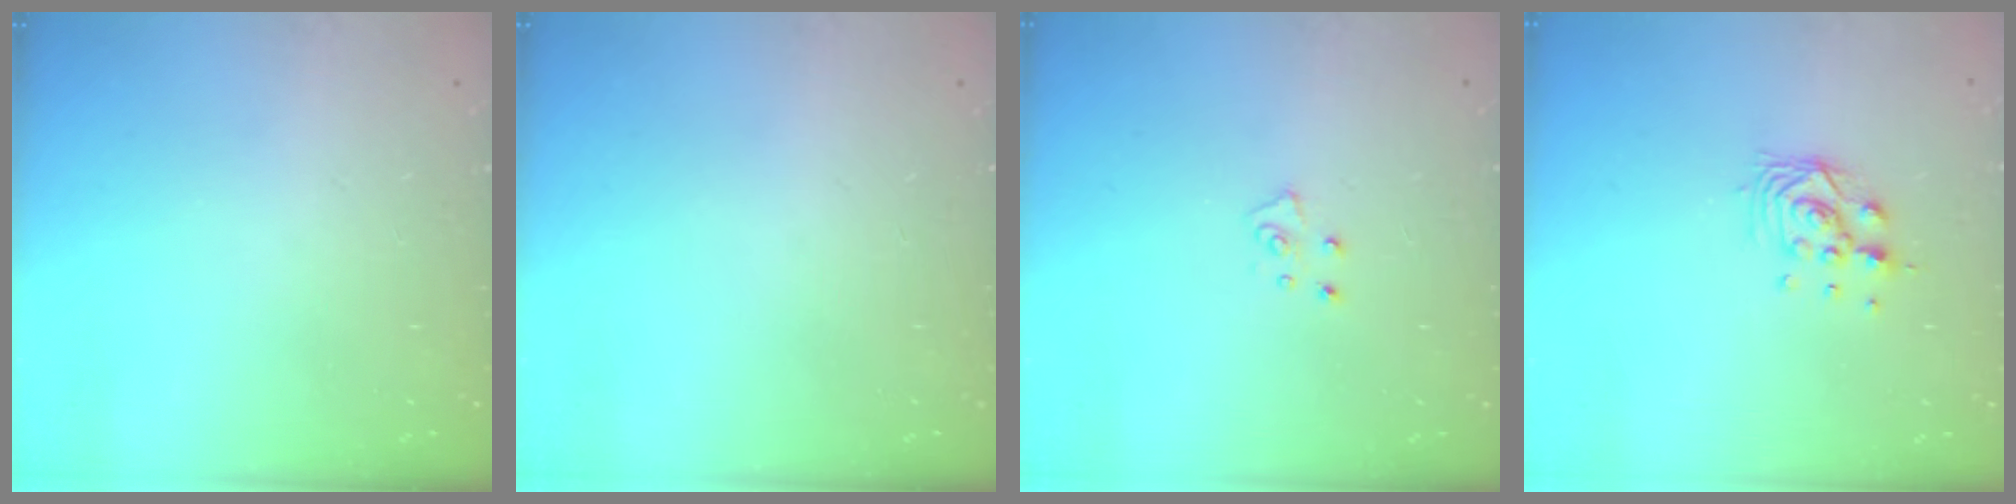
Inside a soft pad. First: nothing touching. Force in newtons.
{"total": 0.0}
{"total": 5.7, "press": 5.7, "slide": 0.4}
{"total": 7.9, "press": 7.8, "slide": 0.6}